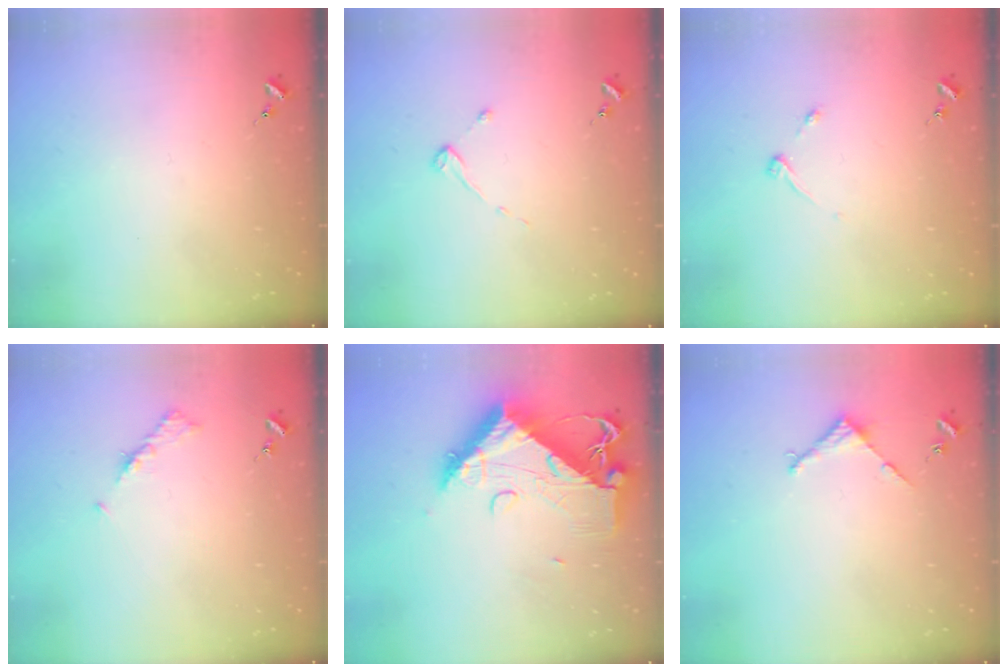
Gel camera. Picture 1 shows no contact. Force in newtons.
{"total": 2.7, "press": 2.7, "slide": 0.3}
{"total": 3.9, "press": 3.8, "slide": 0.6}
{"total": 5.3, "press": 5.2, "slide": 0.7}
{"total": 14.6, "press": 14.5, "slide": 1.5}
{"total": 2.9, "press": 2.8, "slide": 0.2}